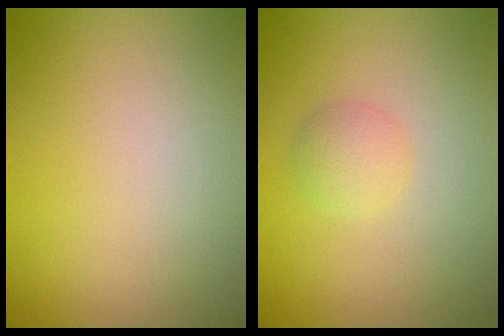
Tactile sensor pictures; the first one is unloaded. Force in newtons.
{"total": 1.8, "press": 1.8, "slide": 0.2}